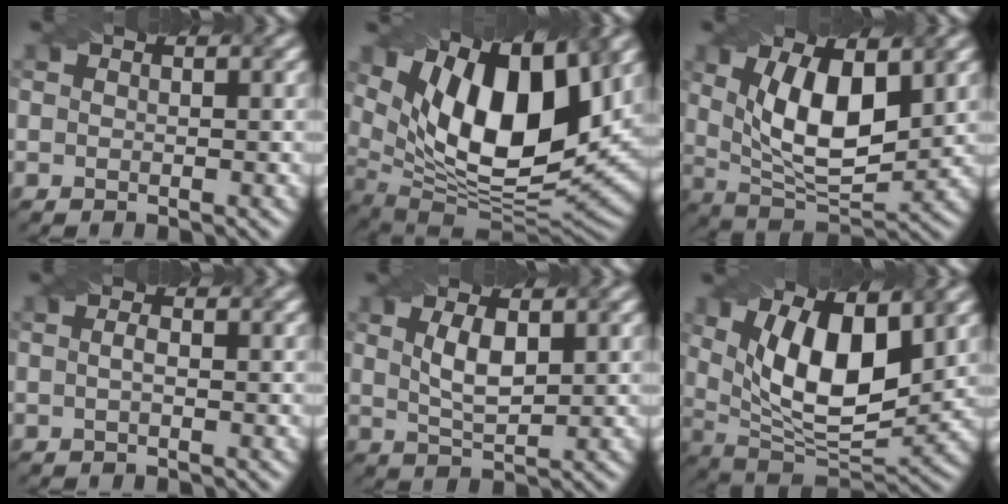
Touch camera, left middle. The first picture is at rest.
{"total": 14.8, "force": [5.5, 6.7, 12.0], "torque": [-0.200, 0.005, 0.091]}
{"total": 8.7, "force": [2.1, 3.8, 7.5], "torque": [-0.142, -0.005, 0.035]}
{"total": 0.9, "force": [-0.2, 0.2, 0.8], "torque": [-0.020, 0.001, -0.001]}
{"total": 3.3, "force": [1.0, 1.2, 2.9], "torque": [-0.064, 0.001, 0.024]}
{"total": 11.0, "force": [3.0, 4.8, 9.3], "torque": [-0.154, -0.009, 0.050]}